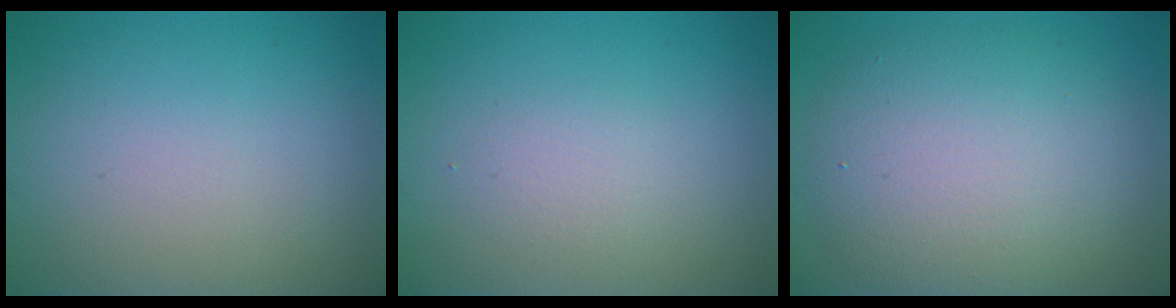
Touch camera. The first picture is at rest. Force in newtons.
{"total": 1.4, "press": 1.4, "slide": 0.1}
{"total": 7.9, "press": 7.9, "slide": 0.6}